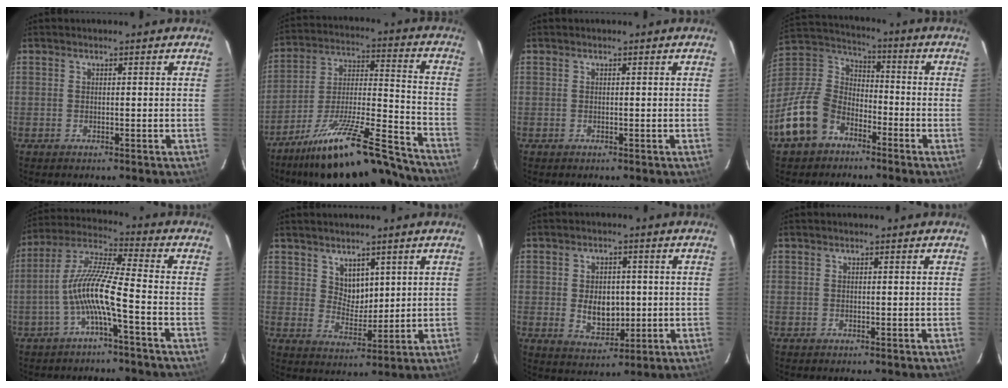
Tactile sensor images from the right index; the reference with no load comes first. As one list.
[{"total": 23.7, "force": [-19.9, 3.7, 12.2], "torque": [-0.208, -0.015, -0.309]}, {"total": 0.0}, {"total": 15.6, "force": [-8.7, 10.7, 7.2], "torque": [-0.178, 0.025, -0.159]}, {"total": 9.7, "force": [-3.7, 0.2, 9.0], "torque": [-0.194, 0.012, -0.072]}, {"total": 4.9, "force": [2.9, 3.5, 1.9], "torque": [-0.022, 0.001, 0.059]}, {"total": 7.3, "force": [-0.3, 5.0, 5.3], "torque": [-0.097, 0.000, 0.008]}, {"total": 0.0}]